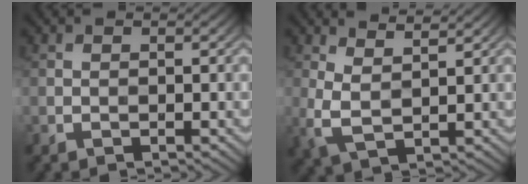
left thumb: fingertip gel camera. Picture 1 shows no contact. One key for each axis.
{"total": 4.5, "fx": 2.7, "fy": 1.6, "fz": 3.3, "tx": -0.086, "ty": -0.002, "tz": 0.055}